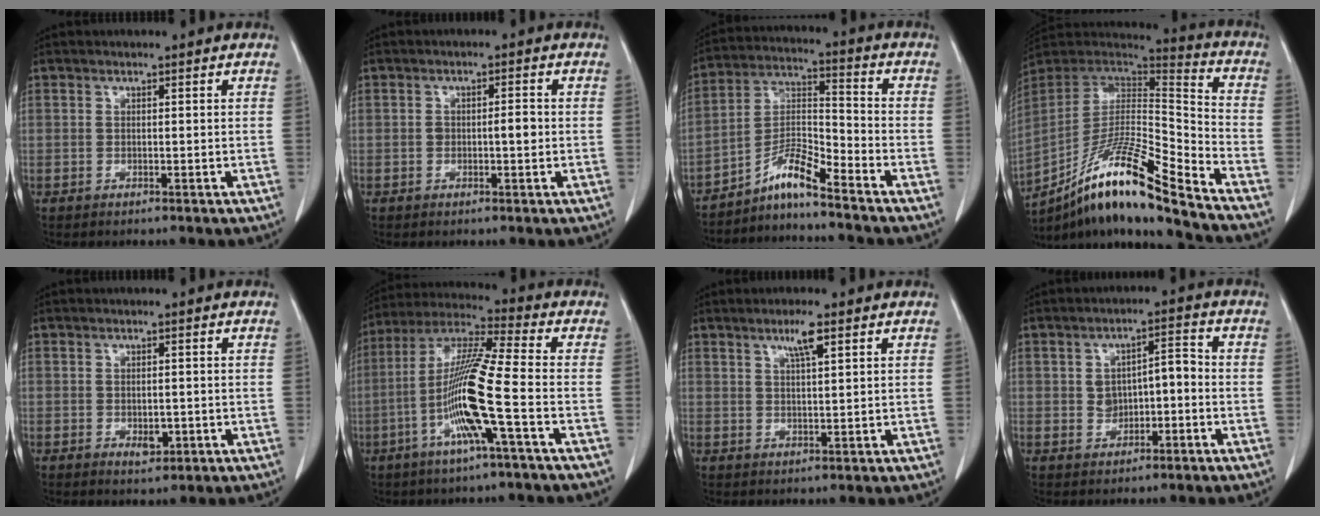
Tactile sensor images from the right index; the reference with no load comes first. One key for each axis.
{"total": 2.3, "fx": -0.2, "fy": 0.7, "fz": 2.2, "tx": -0.031, "ty": 0.005, "tz": -0.001}
{"total": 7.0, "fx": -5.8, "fy": -0.1, "fz": 4.0, "tx": -0.085, "ty": 0.008, "tz": -0.108}
{"total": 19.7, "fx": -14.3, "fy": 0.7, "fz": 13.6, "tx": -0.260, "ty": -0.008, "tz": -0.260}
{"total": 2.3, "fx": -0.5, "fy": 1.3, "fz": 1.9, "tx": -0.026, "ty": 0.001, "tz": 0.001}
{"total": 13.7, "fx": -3.9, "fy": -0.7, "fz": 13.1, "tx": -0.261, "ty": 0.000, "tz": -0.083}
{"total": 3.6, "fx": 2.1, "fy": 0.2, "fz": 3.0, "tx": -0.056, "ty": 0.000, "tz": 0.038}
{"total": 4.9, "fx": -0.6, "fy": 2.8, "fz": 3.9, "tx": -0.059, "ty": 0.028, "tz": -0.002}